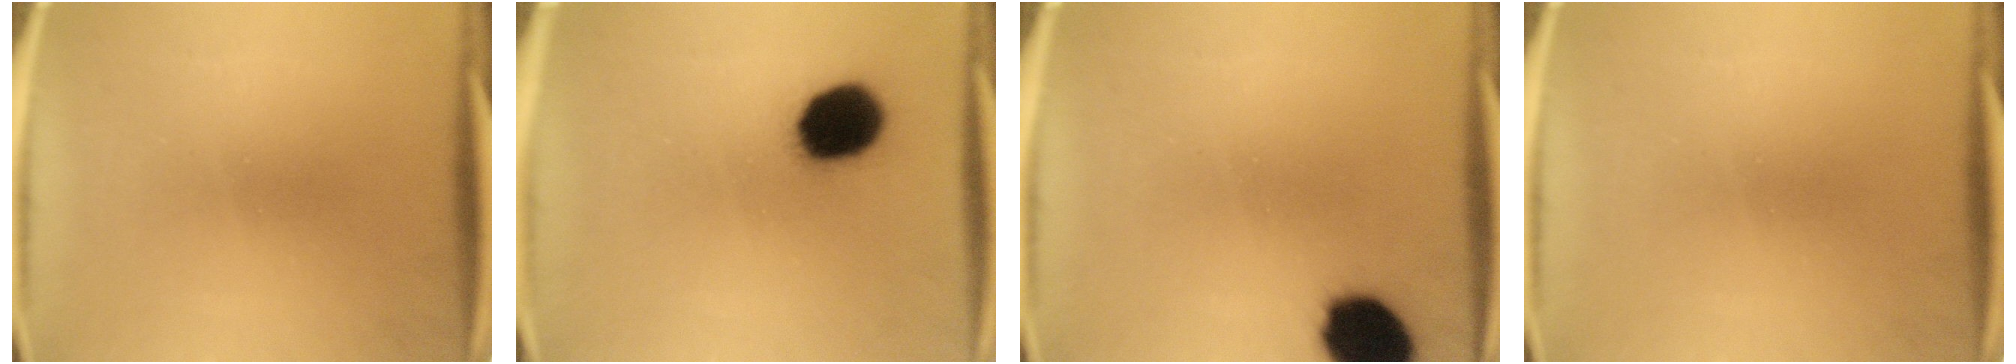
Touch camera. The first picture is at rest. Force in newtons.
{"total": 14.1}
{"total": 13.3}
{"total": 0.0}